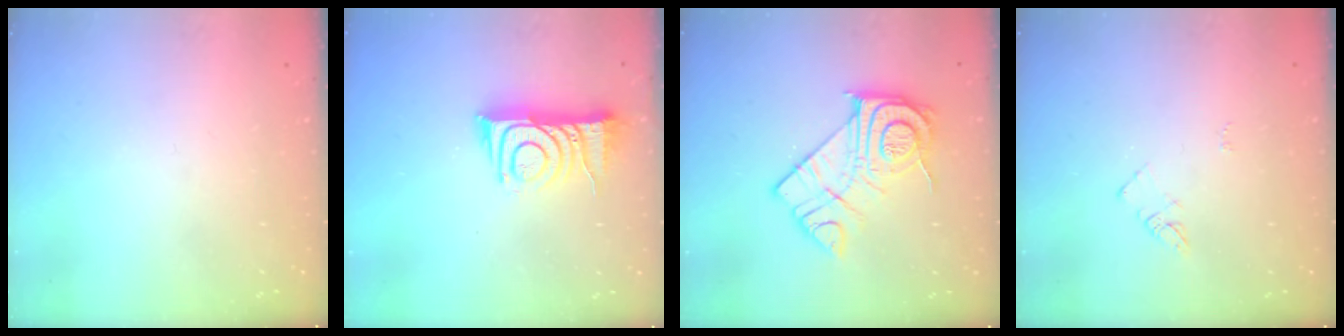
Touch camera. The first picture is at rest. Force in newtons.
{"total": 11.2, "press": 11.2, "slide": 1.2}
{"total": 16.1, "press": 16.0, "slide": 1.4}
{"total": 3.8, "press": 3.8, "slide": 0.4}